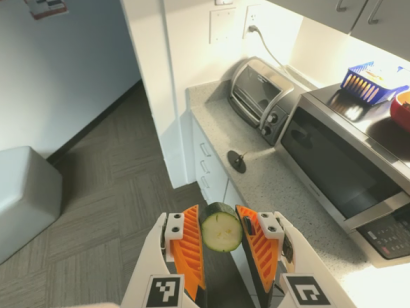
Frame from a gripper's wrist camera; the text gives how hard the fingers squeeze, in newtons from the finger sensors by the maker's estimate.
{"total": 9.9, "left": 9.8, "right": 9.9}